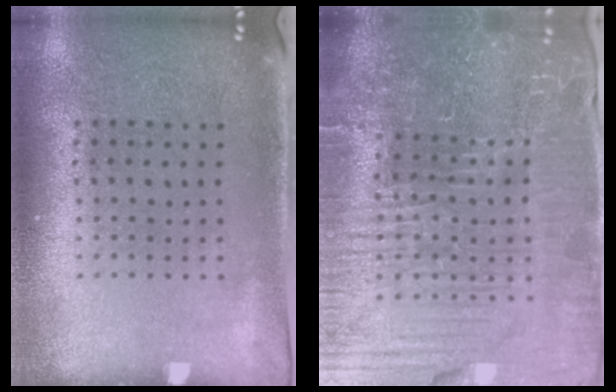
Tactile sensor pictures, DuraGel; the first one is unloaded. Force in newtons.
{"total": 6.8, "press": 6.1, "slide": 3.0}